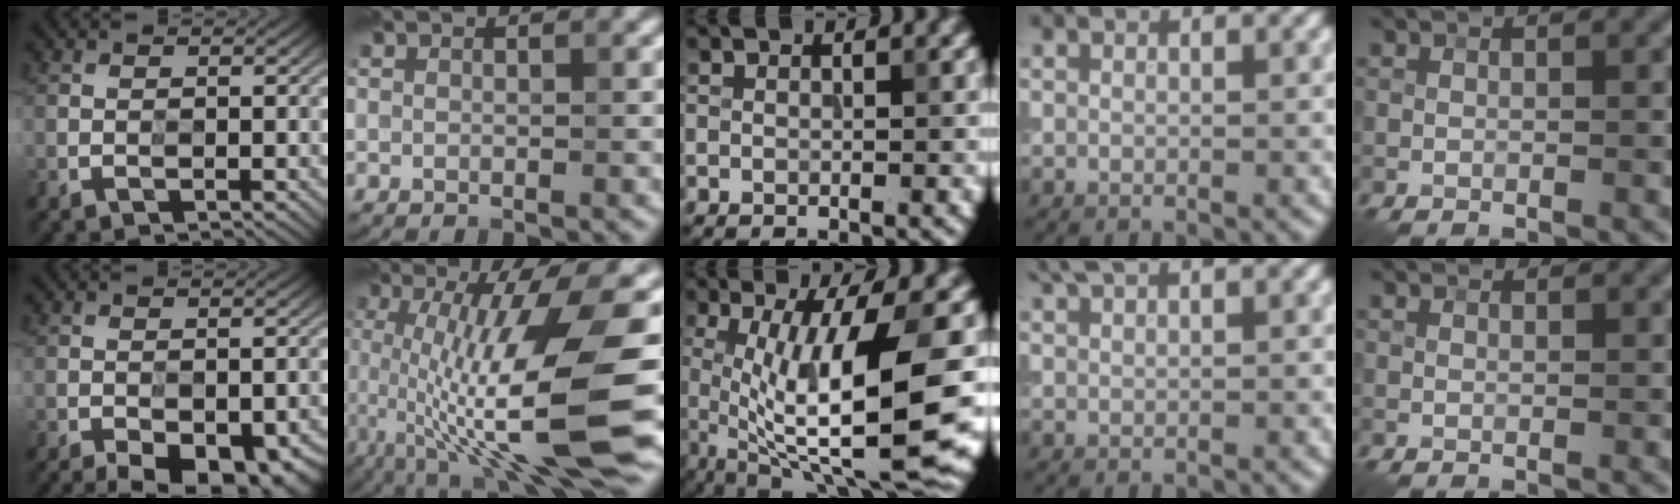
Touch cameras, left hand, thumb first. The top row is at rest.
{"thumb": {"total": 8.9, "force": [-6.2, 3.2, 5.5], "torque": [-0.088, -0.020, -0.088]}, "index": {"total": 13.8, "force": [-2.0, 2.9, 13.3], "torque": [-0.215, -0.004, -0.029]}, "middle": {"total": 11.8, "force": [0.1, 2.6, 11.5], "torque": [-0.191, -0.012, 0.008]}, "ring": {"total": 1.5, "force": [1.2, 0.3, 0.7], "torque": [-0.013, 0.003, 0.027]}, "little": {"total": 1.2, "force": [1.2, 0.2, 0.3], "torque": [-0.012, -0.003, 0.010]}}